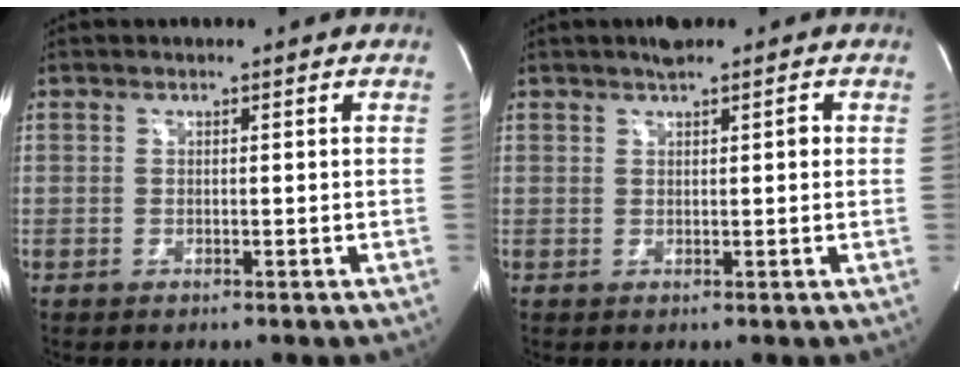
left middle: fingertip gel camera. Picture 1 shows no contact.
{"total": 2.8, "force": [1.5, 1.0, 2.1], "torque": [-0.036, 0.013, 0.023]}